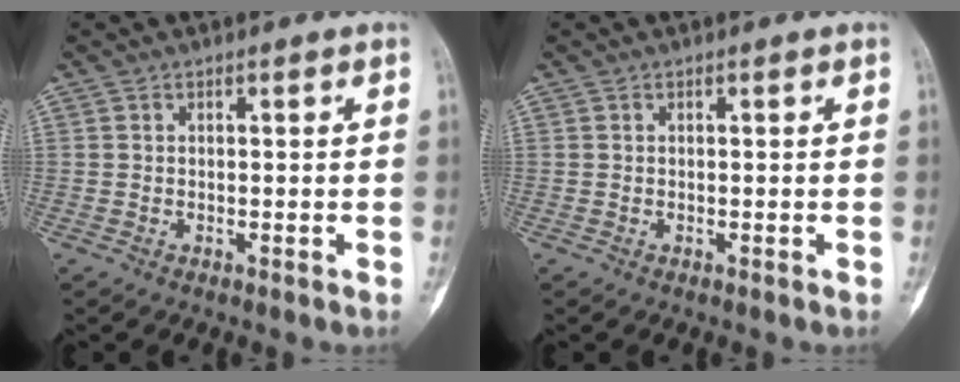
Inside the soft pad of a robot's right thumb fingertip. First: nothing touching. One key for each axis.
{"total": 0.0}